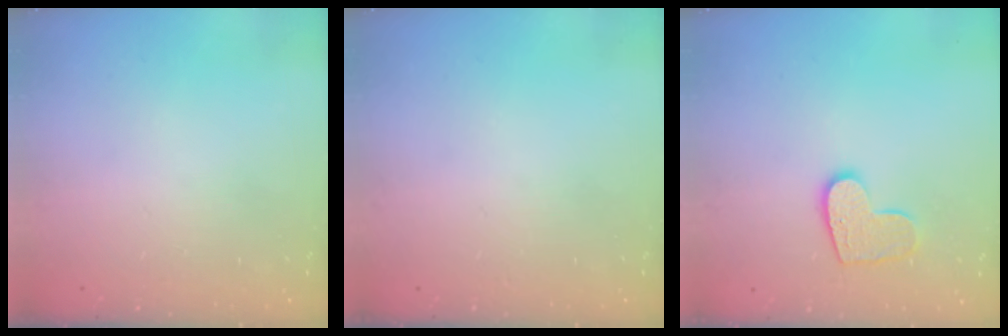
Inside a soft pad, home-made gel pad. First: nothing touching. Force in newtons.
{"total": 0.0}
{"total": 9.8, "press": 9.8, "slide": 0.3}